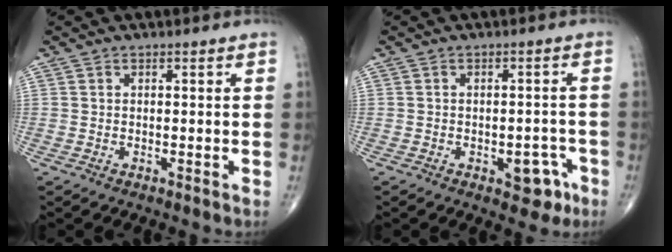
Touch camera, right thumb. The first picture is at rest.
{"total": 5.5, "force": [-2.6, 3.1, 3.7], "torque": [-0.019, 0.018, -0.029]}